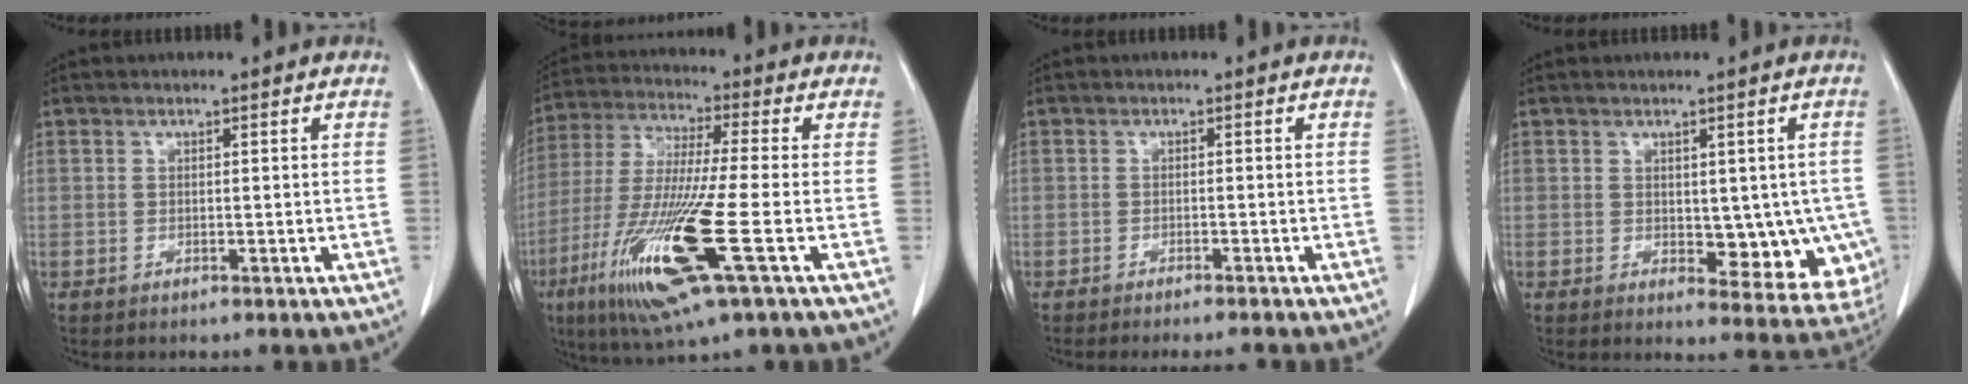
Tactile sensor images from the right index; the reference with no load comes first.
{"total": 16.5, "force": [-6.2, 0.5, 15.3], "torque": [-0.326, -0.036, -0.120]}
{"total": 3.9, "force": [-3.6, -0.2, 1.4], "torque": [-0.010, -0.008, -0.049]}
{"total": 8.9, "force": [-1.0, 4.9, 7.4], "torque": [-0.059, -0.004, 0.000]}